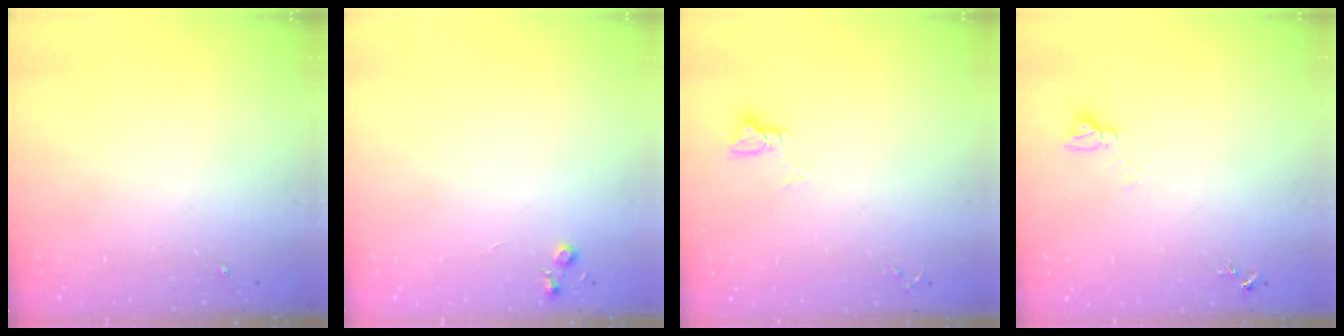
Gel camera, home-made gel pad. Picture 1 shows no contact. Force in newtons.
{"total": 4.4, "press": 4.3, "slide": 0.5}
{"total": 2.9, "press": 2.9, "slide": 0.3}
{"total": 4.1, "press": 4.1, "slide": 0.3}